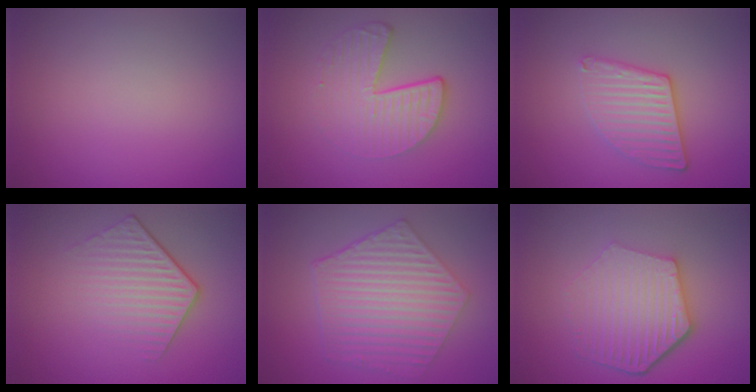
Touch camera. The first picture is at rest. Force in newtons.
{"total": 4.7, "press": 3.1, "slide": 3.6}
{"total": 3.4, "press": 2.9, "slide": 1.7}
{"total": 4.2, "press": 2.9, "slide": 3.1}
{"total": 6.6, "press": 5.0, "slide": 4.4}
{"total": 5.9, "press": 4.5, "slide": 3.9}